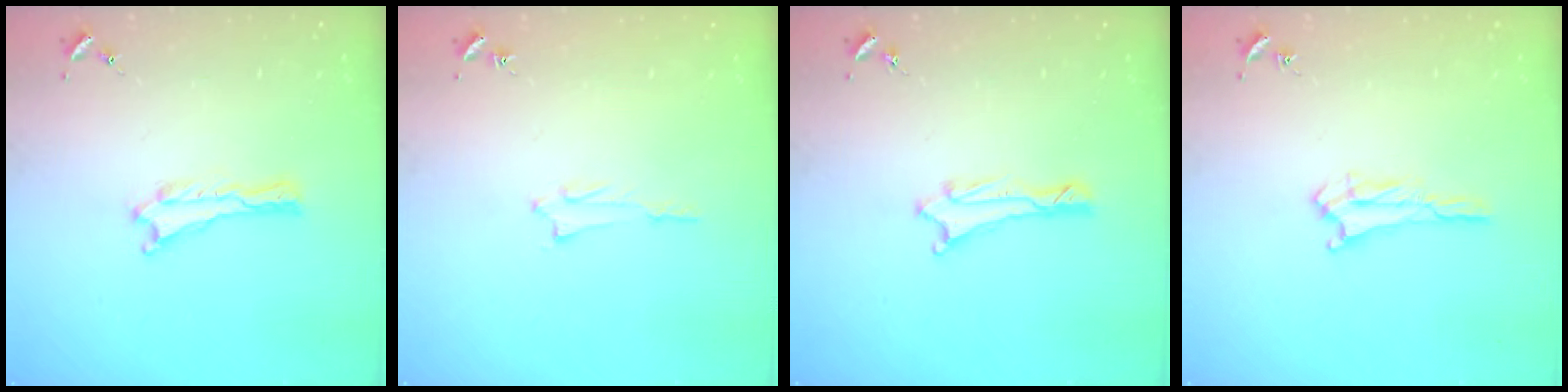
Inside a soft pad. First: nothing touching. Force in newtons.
{"total": 1.2, "press": 1.2, "slide": 0.1}
{"total": 1.0, "press": 1.0, "slide": 0.2}
{"total": 1.7, "press": 1.7, "slide": 0.2}